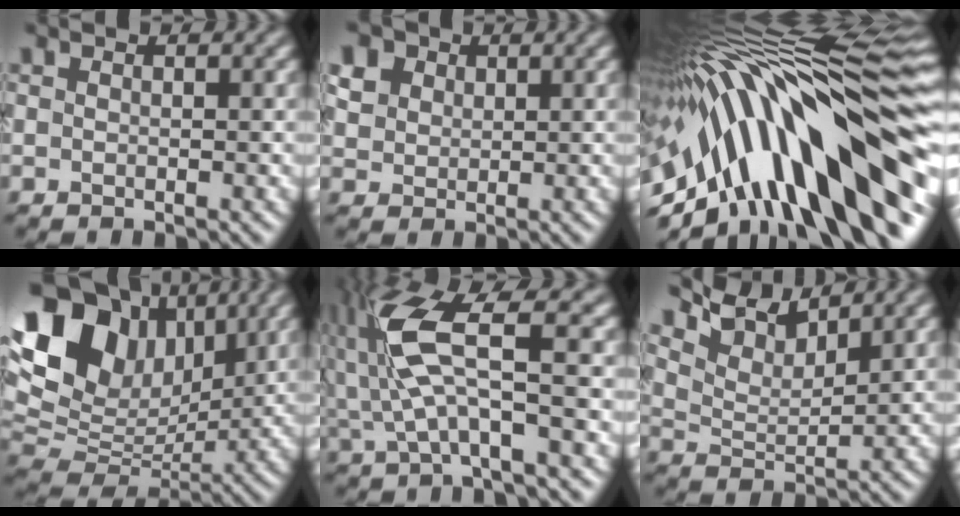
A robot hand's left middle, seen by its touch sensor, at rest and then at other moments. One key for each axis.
{"total": 4.9, "fx": 2.4, "fy": 3.8, "fz": 1.9, "tx": -0.061, "ty": 0.026, "tz": 0.043}
{"total": 16.8, "fx": -3.2, "fy": 6.2, "fz": 15.3, "tx": -0.229, "ty": 0.036, "tz": -0.054}
{"total": 14.3, "fx": 5.8, "fy": 9.7, "fz": 8.7, "tx": -0.184, "ty": 0.034, "tz": 0.107}
{"total": 7.7, "fx": 1.1, "fy": 2.5, "fz": 7.2, "tx": -0.160, "ty": 0.015, "tz": 0.019}
{"total": 4.9, "fx": 4.7, "fy": 0.7, "fz": 1.2, "tx": -0.033, "ty": 0.017, "tz": 0.093}